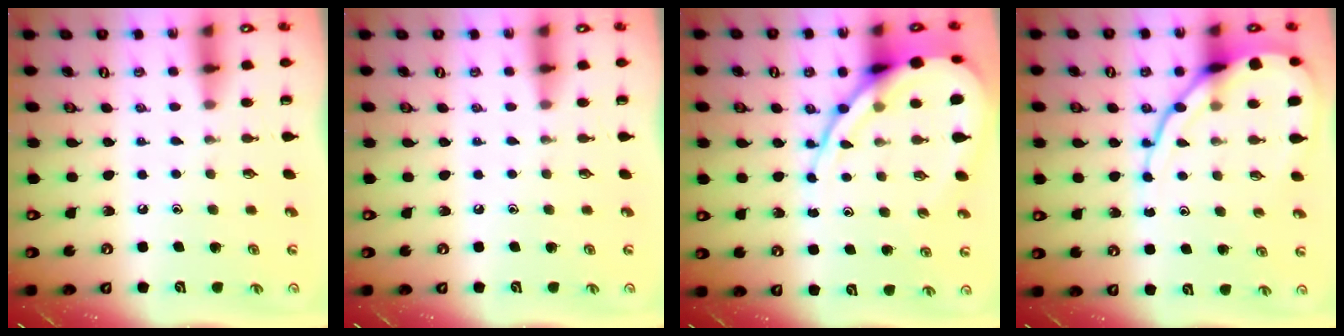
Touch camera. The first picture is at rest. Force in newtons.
{"total": 0.0}
{"total": 14.3, "press": 14.2, "slide": 1.3}
{"total": 13.6, "press": 13.5, "slide": 1.5}